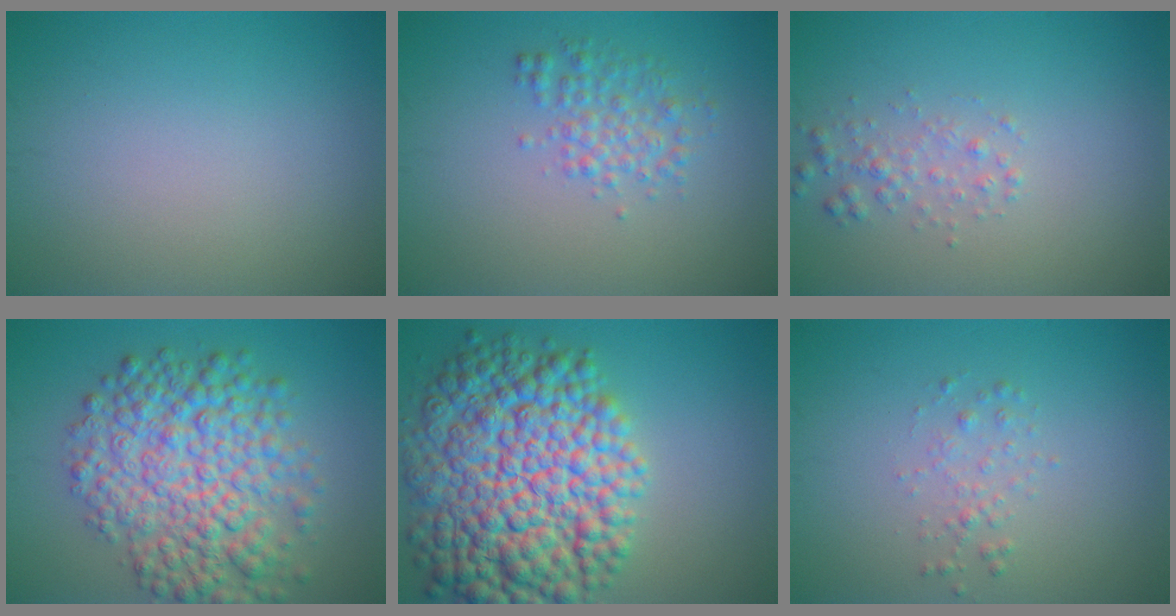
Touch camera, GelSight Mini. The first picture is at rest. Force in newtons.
{"total": 2.5, "press": 2.5, "slide": 0.0}
{"total": 1.6, "press": 1.6, "slide": 0.0}
{"total": 8.9, "press": 8.9, "slide": 0.1}
{"total": 14.0, "press": 14.0, "slide": 0.2}
{"total": 1.2, "press": 1.2, "slide": 0.0}